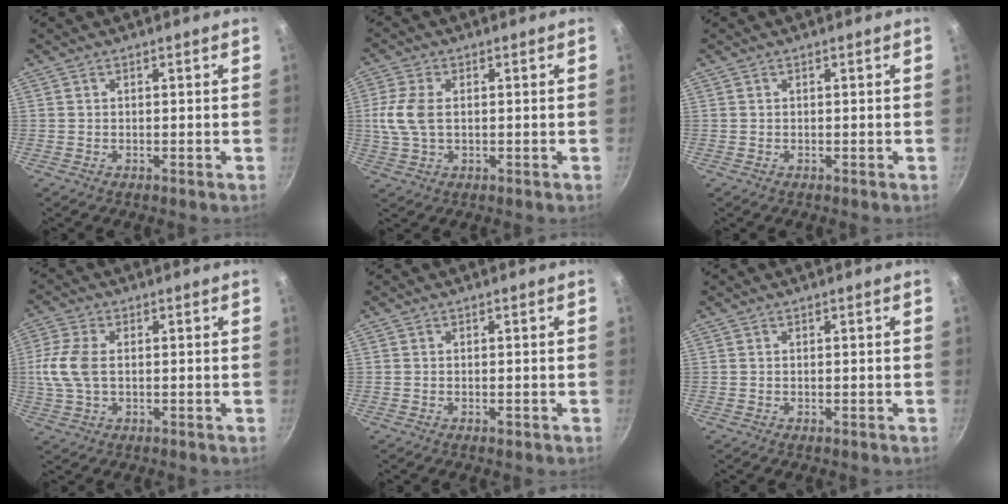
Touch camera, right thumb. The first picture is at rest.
{"total": 7.0, "force": [0.5, 4.0, 5.7], "torque": [-0.125, 0.005, 0.008]}
{"total": 0.0}
{"total": 7.9, "force": [0.3, 4.7, 6.4], "torque": [-0.143, 0.009, 0.001]}
{"total": 0.9, "force": [-0.4, 0.4, 0.7], "torque": [-0.011, 0.002, -0.007]}
{"total": 0.0}